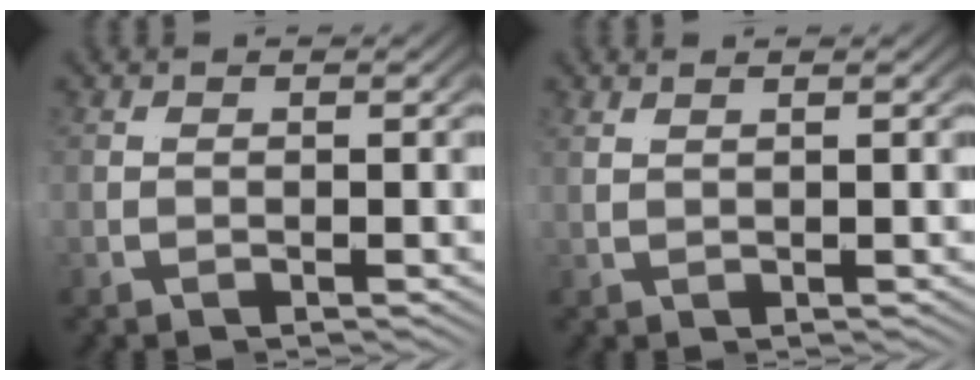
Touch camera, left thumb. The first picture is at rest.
{"total": 0.9, "force": [0.4, -0.7, 0.5], "torque": [0.009, 0.010, 0.008]}